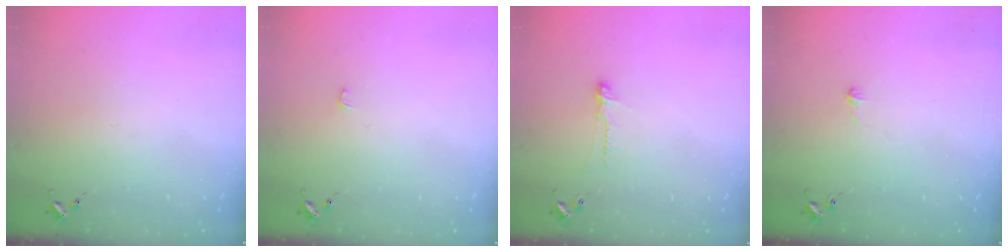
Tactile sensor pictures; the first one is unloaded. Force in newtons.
{"total": 0.8, "press": 0.8, "slide": 0.1}
{"total": 7.2, "press": 7.1, "slide": 0.6}
{"total": 2.6, "press": 2.6, "slide": 0.2}